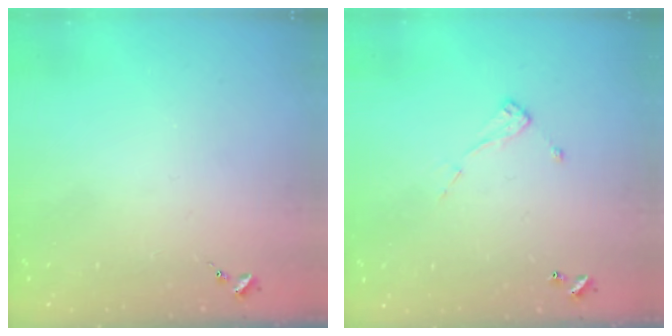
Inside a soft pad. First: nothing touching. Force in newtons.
{"total": 6.9, "press": 6.9, "slide": 0.3}